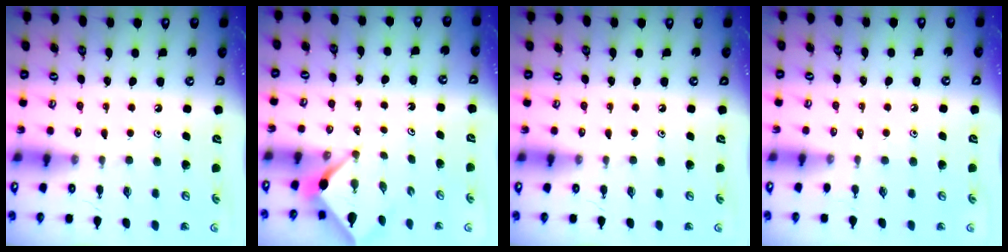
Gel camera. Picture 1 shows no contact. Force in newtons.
{"total": 2.5, "press": 2.5, "slide": 0.3}
{"total": 0.0}
{"total": 2.3, "press": 2.3, "slide": 0.4}